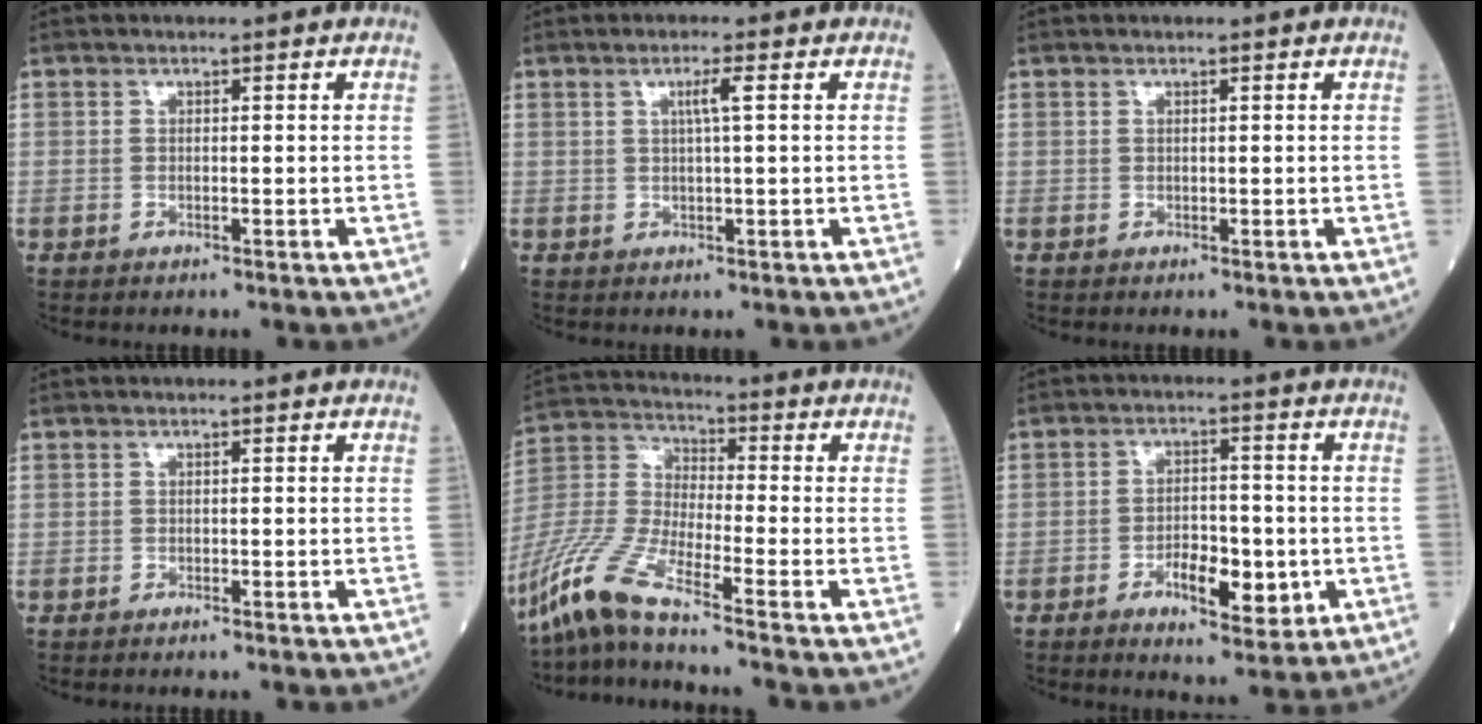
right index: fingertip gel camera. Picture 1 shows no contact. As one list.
[{"total": 2.4, "force": [0.9, -0.3, 2.2], "torque": [-0.034, -0.001, 0.014]}, {"total": 0.0}, {"total": 0.0}, {"total": 10.6, "force": [-8.4, -0.2, 6.5], "torque": [-0.151, -0.016, -0.177]}, {"total": 7.1, "force": [-2.2, 3.0, 6.0], "torque": [-0.089, 0.001, -0.031]}]